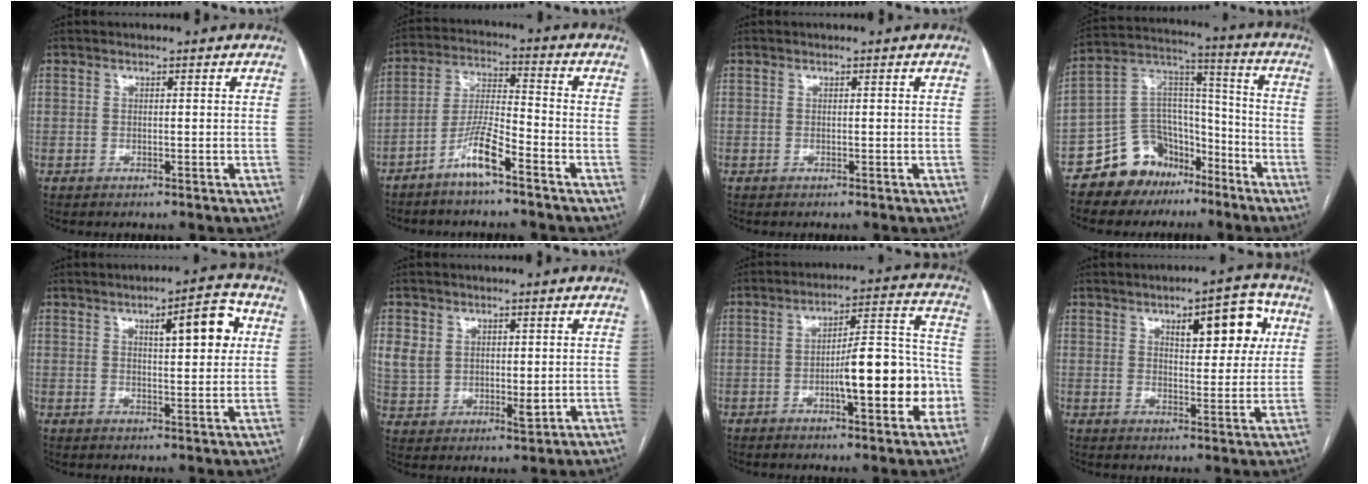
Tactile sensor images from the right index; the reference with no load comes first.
{"total": 7.4, "force": [-5.0, 0.7, 5.5], "torque": [-0.118, 0.000, -0.099]}
{"total": 0.0}
{"total": 13.3, "force": [-9.2, 9.0, 3.4], "torque": [-0.062, 0.083, -0.155]}
{"total": 8.0, "force": [2.8, 1.9, 7.2], "torque": [-0.101, 0.011, 0.037]}
{"total": 7.0, "force": [2.2, 5.2, 4.1], "torque": [-0.079, 0.002, 0.054]}
{"total": 11.1, "force": [-3.3, 2.6, 10.2], "torque": [-0.148, 0.028, -0.043]}
{"total": 9.6, "force": [4.1, 3.5, 8.0], "torque": [-0.103, 0.015, 0.056]}